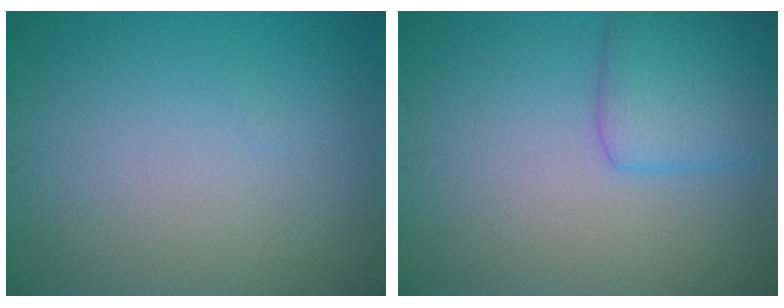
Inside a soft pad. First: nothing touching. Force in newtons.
{"total": 3.8, "press": 3.8, "slide": 0.1}